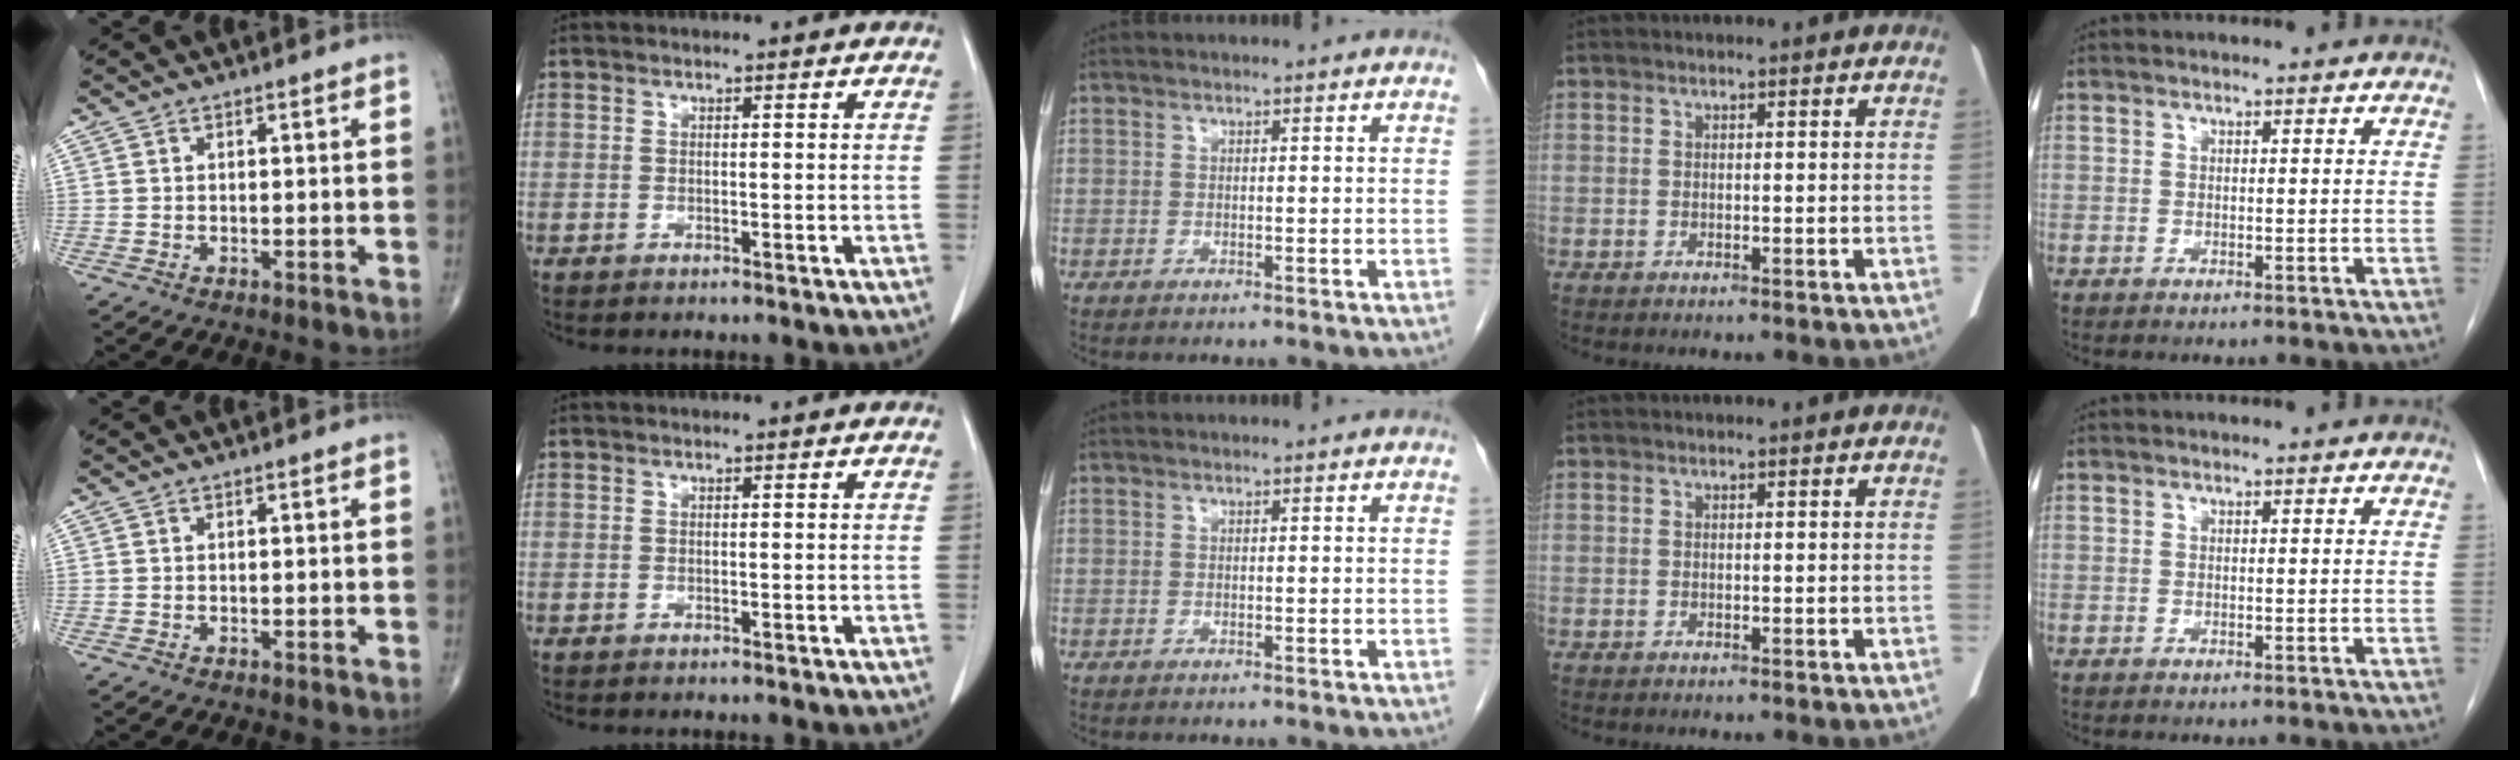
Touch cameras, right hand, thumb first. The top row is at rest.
{}